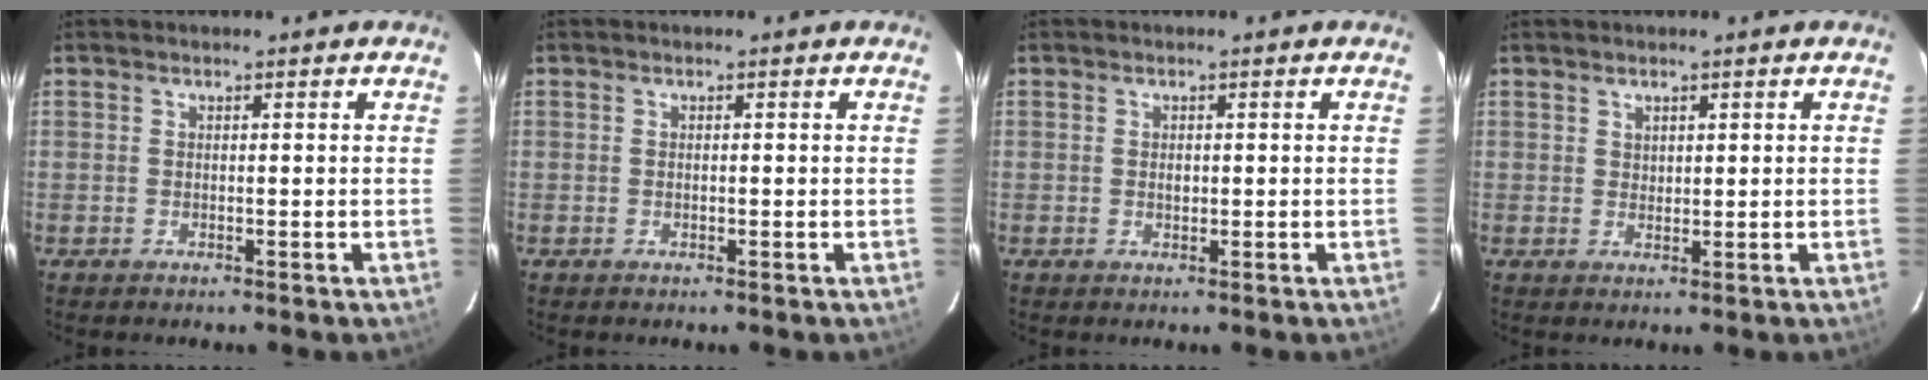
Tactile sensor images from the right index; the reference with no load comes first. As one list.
[{"total": 0.5, "force": [0.0, 0.2, 0.5], "torque": [-0.010, 0.001, 0.000]}, {"total": 1.2, "force": [0.1, 0.9, 0.8], "torque": [-0.014, 0.002, 0.002]}, {"total": 1.5, "force": [1.0, 0.9, 0.4], "torque": [-0.003, 0.003, 0.019]}]